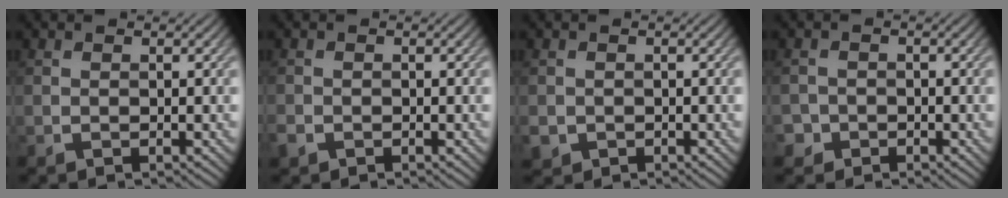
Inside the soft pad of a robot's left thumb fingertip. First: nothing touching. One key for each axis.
{"total": 1.4, "fx": -0.9, "fy": 1.0, "fz": 0.4, "tx": -0.010, "ty": -0.006, "tz": -0.023}
{"total": 1.7, "fx": -0.6, "fy": 1.6, "fz": 0.3, "tx": -0.008, "ty": -0.011, "tz": -0.013}
{"total": 2.1, "fx": -1.1, "fy": 1.7, "fz": 0.1, "tx": 0.005, "ty": 0.001, "tz": -0.023}